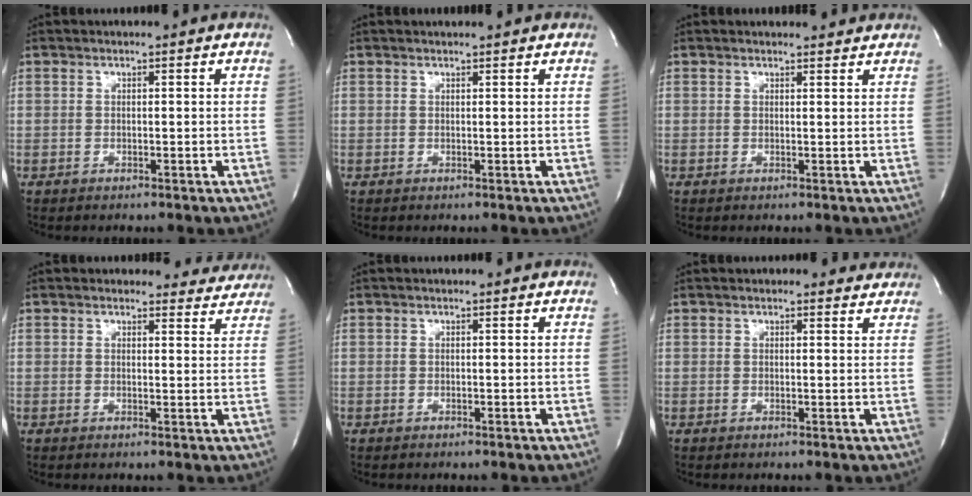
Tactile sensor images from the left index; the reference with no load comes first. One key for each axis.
{"total": 2.0, "fx": 1.9, "fy": 0.1, "fz": 0.6, "tx": -0.009, "ty": 0.014, "tz": 0.025}
{"total": 2.9, "fx": 2.8, "fy": 0.6, "fz": 0.3, "tx": -0.009, "ty": 0.004, "tz": 0.030}
{"total": 5.3, "fx": 5.0, "fy": 1.7, "fz": -0.5, "tx": 0.027, "ty": -0.014, "tz": 0.034}
{"total": 0.0}
{"total": 2.8, "fx": 2.6, "fy": 1.0, "fz": 0.3, "tx": -0.001, "ty": 0.000, "tz": 0.018}